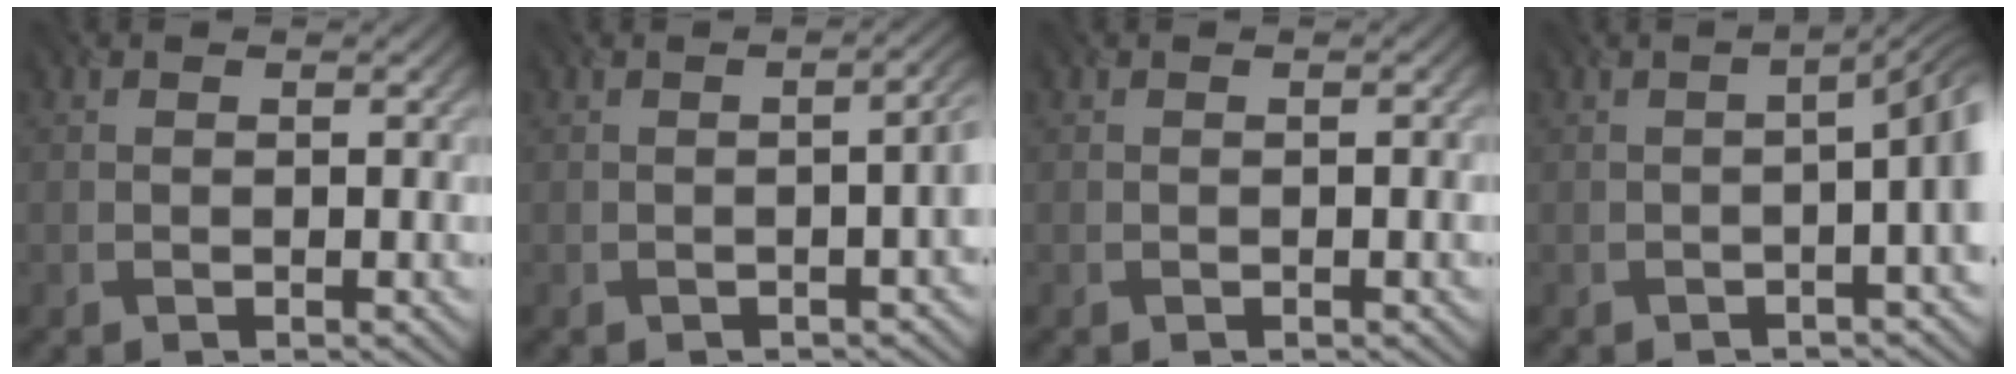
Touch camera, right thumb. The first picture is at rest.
{"total": 3.0, "force": [-0.5, 1.0, 2.7], "torque": [-0.031, 0.006, -0.006]}
{"total": 0.8, "force": [-0.3, 0.2, 0.7], "torque": [-0.009, 0.002, -0.002]}
{"total": 5.4, "force": [-0.9, 1.6, 5.0], "torque": [-0.055, 0.004, -0.019]}